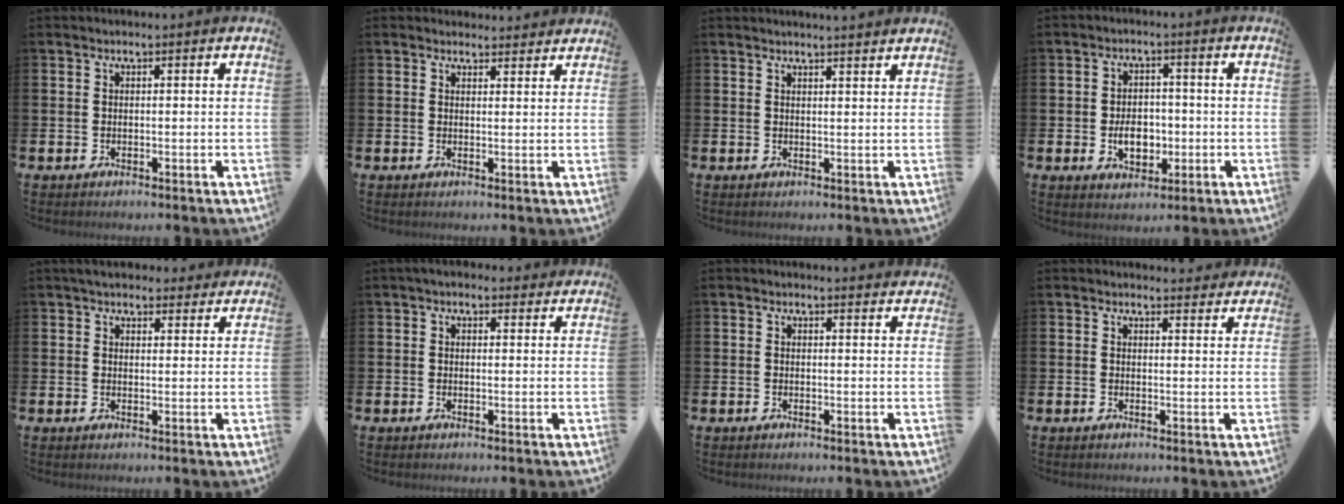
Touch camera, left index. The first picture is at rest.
{"total": 2.1, "force": [2.0, 0.6, -0.1], "torque": [0.006, -0.010, 0.036]}
{"total": 1.9, "force": [1.9, -0.2, -0.1], "torque": [0.008, -0.013, 0.034]}
{"total": 4.8, "force": [-0.9, 3.5, 3.1], "torque": [-0.047, 0.001, -0.022]}
{"total": 4.0, "force": [3.7, 1.4, 0.5], "torque": [-0.011, -0.013, 0.067]}
{"total": 2.2, "force": [1.9, 1.0, 0.5], "torque": [-0.006, -0.002, 0.034]}
{"total": 0.9, "force": [0.9, 0.1, 0.0], "torque": [0.006, -0.004, 0.015]}
{"total": 2.2, "force": [2.2, 0.4, -0.1], "torque": [0.007, -0.014, 0.038]}